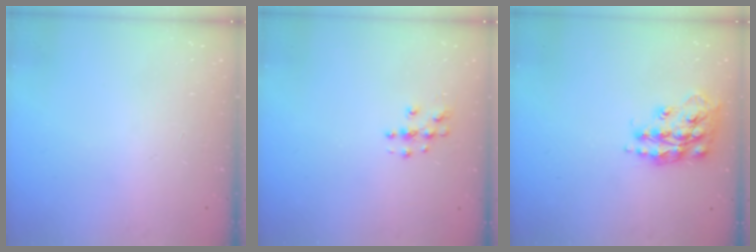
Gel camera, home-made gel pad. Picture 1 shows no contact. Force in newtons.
{"total": 3.9, "press": 3.9, "slide": 0.3}
{"total": 16.0, "press": 16.0, "slide": 1.2}